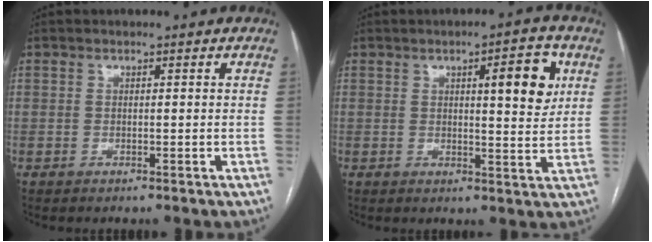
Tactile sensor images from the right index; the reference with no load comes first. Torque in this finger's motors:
{"motor_torque": [0.13, 0.10, 0.15, 0.06]}